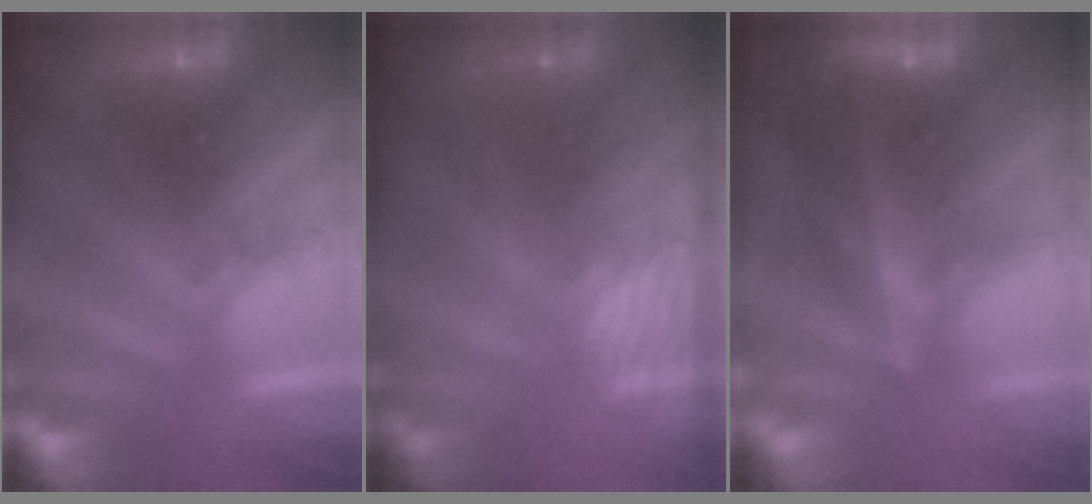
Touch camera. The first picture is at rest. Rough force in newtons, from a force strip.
{"total": 3.0}
{"total": 7.5}